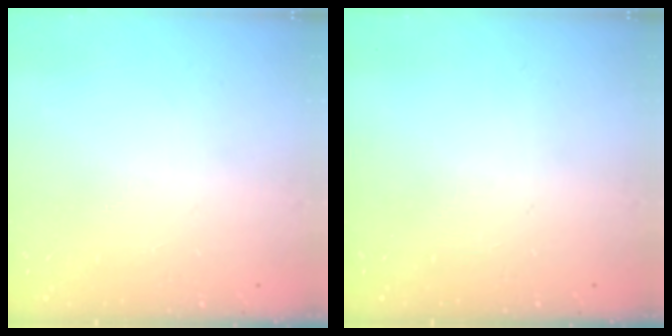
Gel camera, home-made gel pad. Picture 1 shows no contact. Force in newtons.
{"total": 0.0}